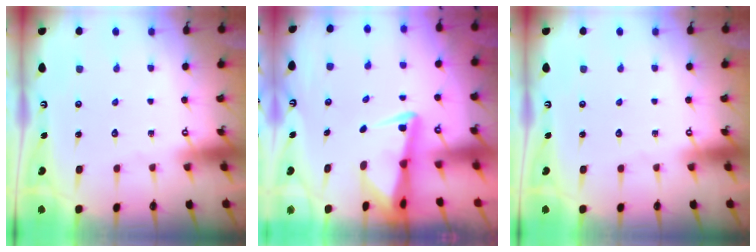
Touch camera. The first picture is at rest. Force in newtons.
{"total": 2.8, "press": 2.7, "slide": 0.6}
{"total": 0.0}